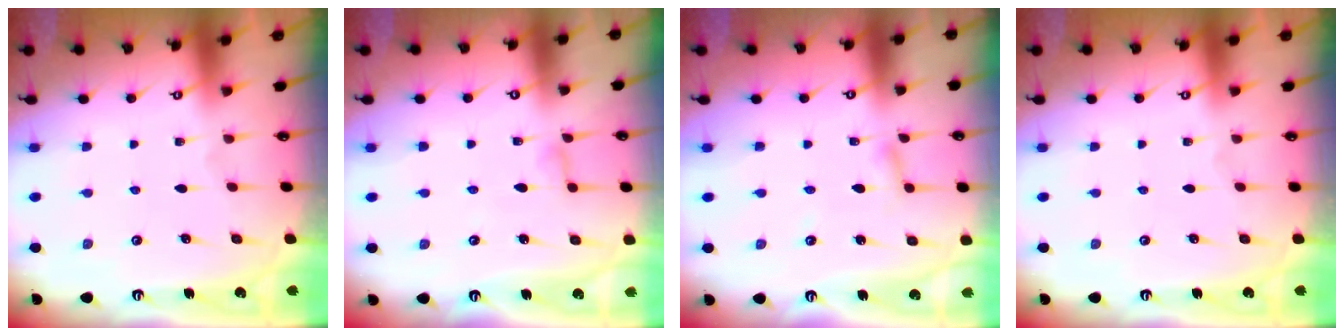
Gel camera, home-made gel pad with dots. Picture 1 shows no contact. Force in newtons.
{"total": 6.0, "press": 6.0, "slide": 0.6}
{"total": 2.7, "press": 2.7, "slide": 0.3}
{"total": 0.0}